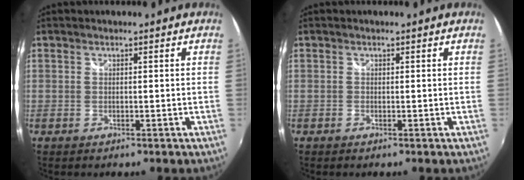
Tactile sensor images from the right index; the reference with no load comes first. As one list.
[{"total": 0.0}]